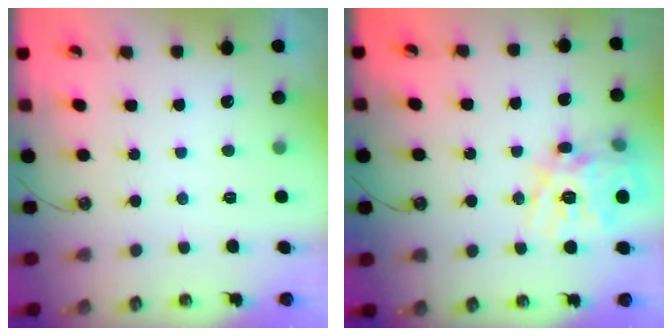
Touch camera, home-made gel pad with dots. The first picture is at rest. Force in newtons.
{"total": 17.9, "press": 17.8, "slide": 2.3}